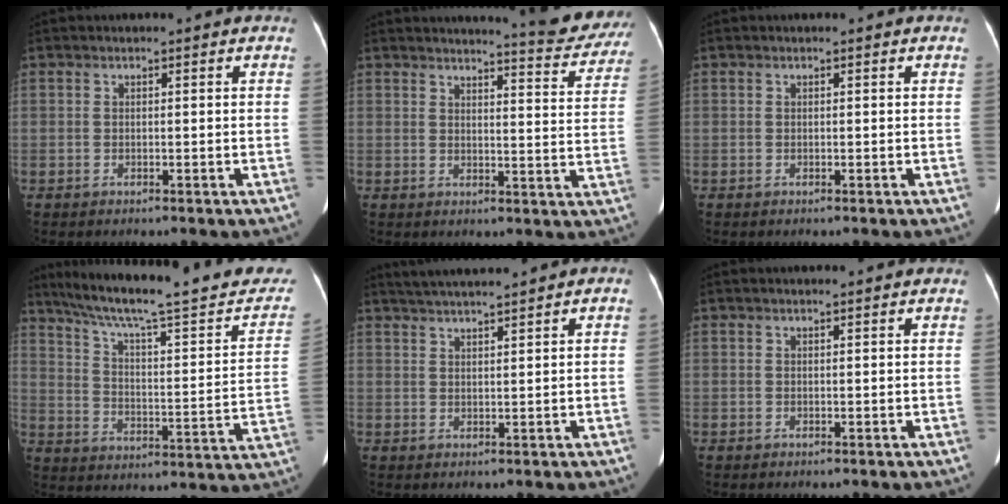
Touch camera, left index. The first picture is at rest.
{"total": 11.0, "force": [10.6, 0.7, 2.8], "torque": [-0.024, -0.043, 0.109]}
{"total": 0.0}
{"total": 27.3, "force": [22.7, 3.5, 14.8], "torque": [-0.227, -0.017, 0.303]}
{"total": 5.2, "force": [4.5, -0.3, 2.6], "torque": [-0.050, 0.023, 0.084]}
{"total": 1.4, "force": [1.2, 0.0, 0.7], "torque": [-0.009, 0.016, 0.021]}